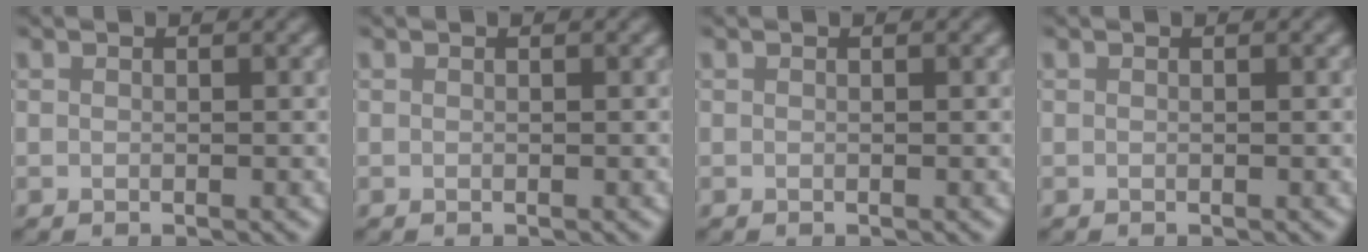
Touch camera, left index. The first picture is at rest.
{"total": 0.0}
{"total": 0.0}
{"total": 0.0}